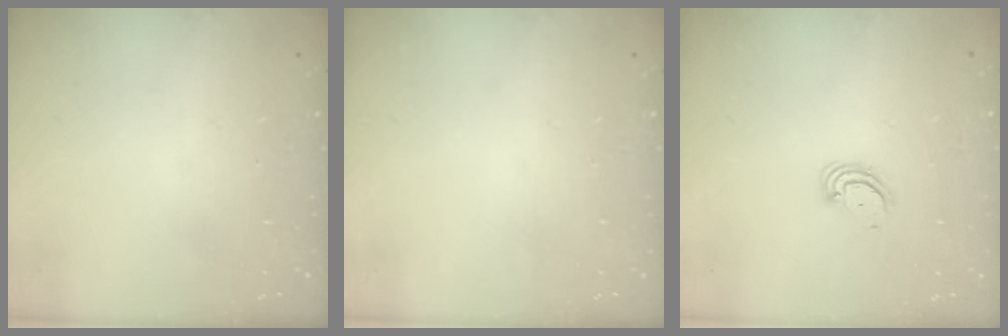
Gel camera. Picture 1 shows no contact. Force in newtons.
{"total": 0.0}
{"total": 3.6, "press": 3.6, "slide": 0.3}